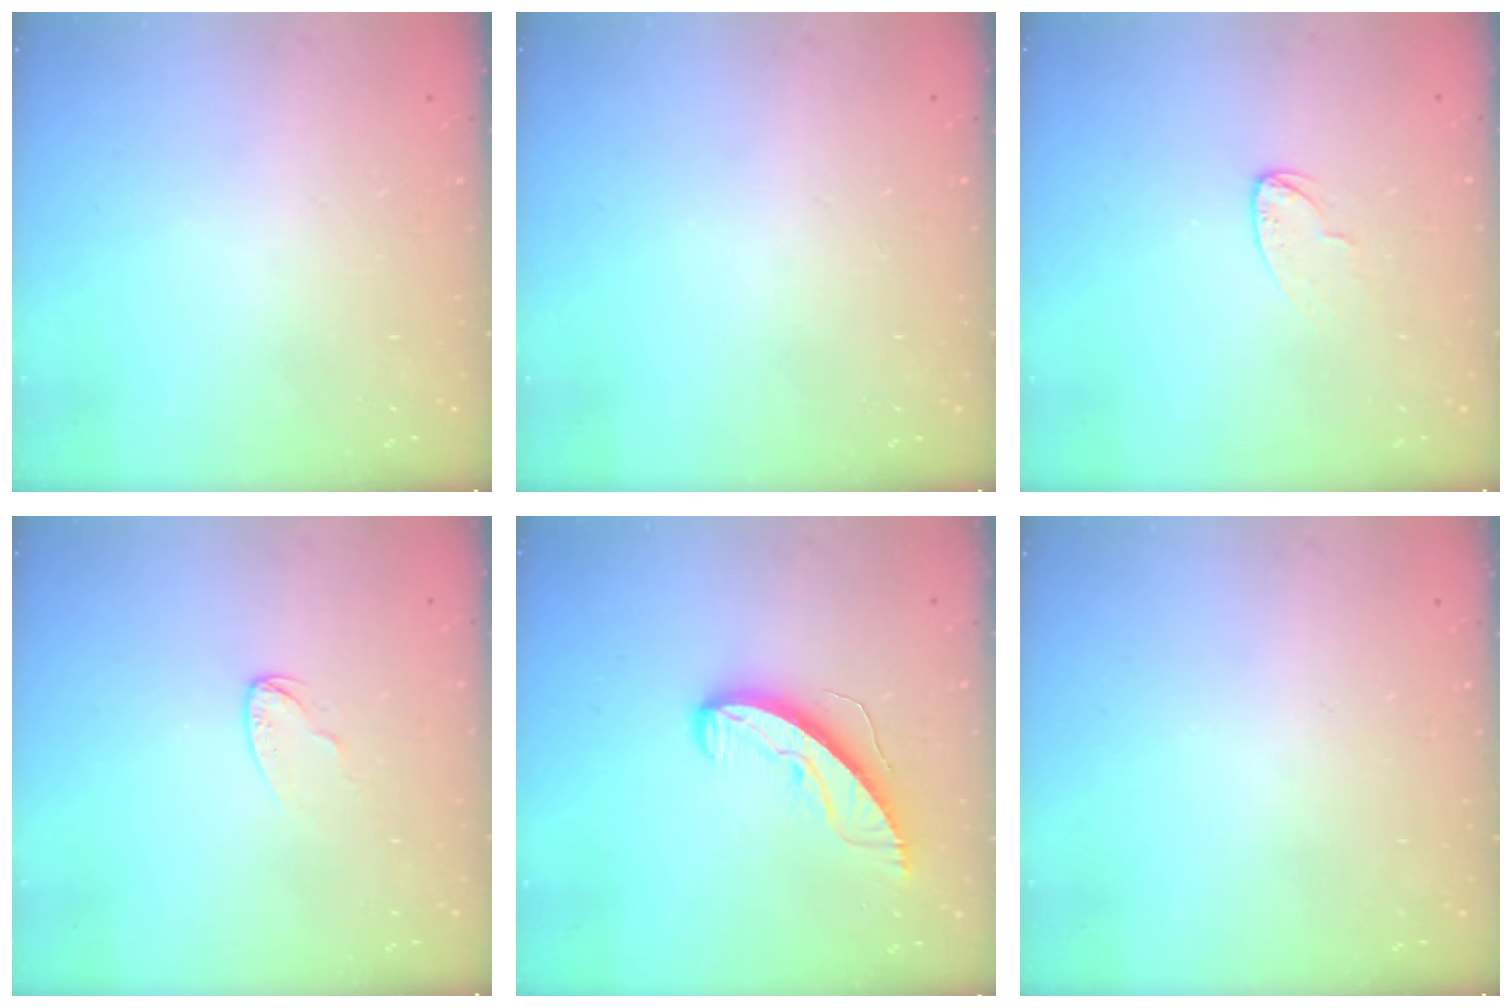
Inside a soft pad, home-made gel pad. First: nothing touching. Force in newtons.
{"total": 0.0}
{"total": 3.7, "press": 3.7, "slide": 0.2}
{"total": 3.7, "press": 3.7, "slide": 0.4}
{"total": 8.9, "press": 8.8, "slide": 0.9}
{"total": 0.0}